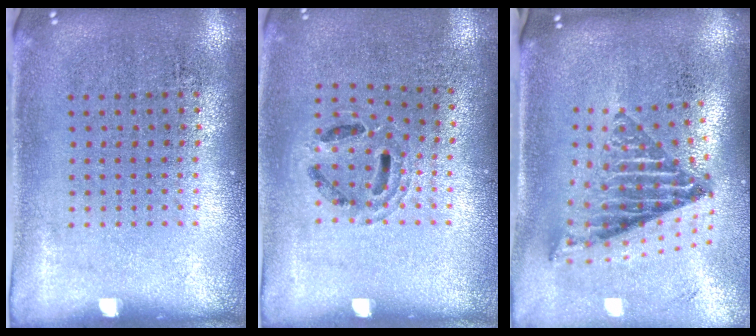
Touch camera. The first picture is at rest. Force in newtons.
{"total": 0.9, "press": 0.9, "slide": 0.2}
{"total": 1.8, "press": 1.4, "slide": 1.2}